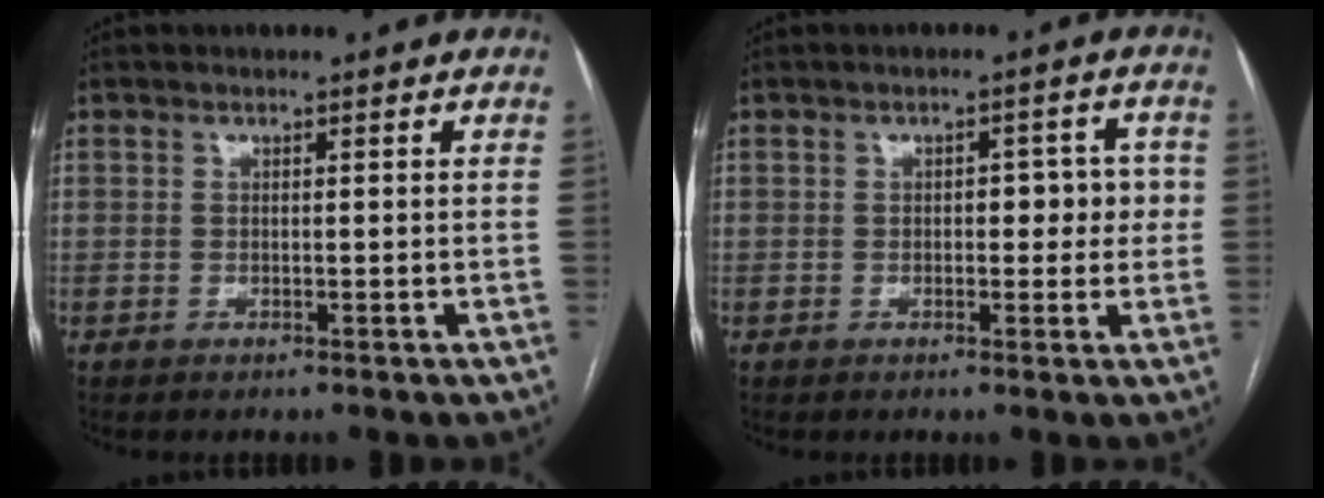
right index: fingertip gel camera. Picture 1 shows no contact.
{"total": 4.9, "force": [0.2, 2.6, 4.1], "torque": [-0.040, 0.021, 0.003]}